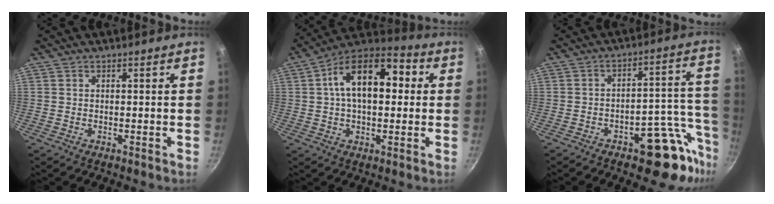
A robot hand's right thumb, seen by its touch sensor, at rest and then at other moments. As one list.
[{"total": 16.6, "force": [2.9, 9.3, 13.4], "torque": [-0.196, 0.034, 0.036]}, {"total": 13.3, "force": [-8.2, 5.0, 9.2], "torque": [-0.075, 0.083, -0.111]}]